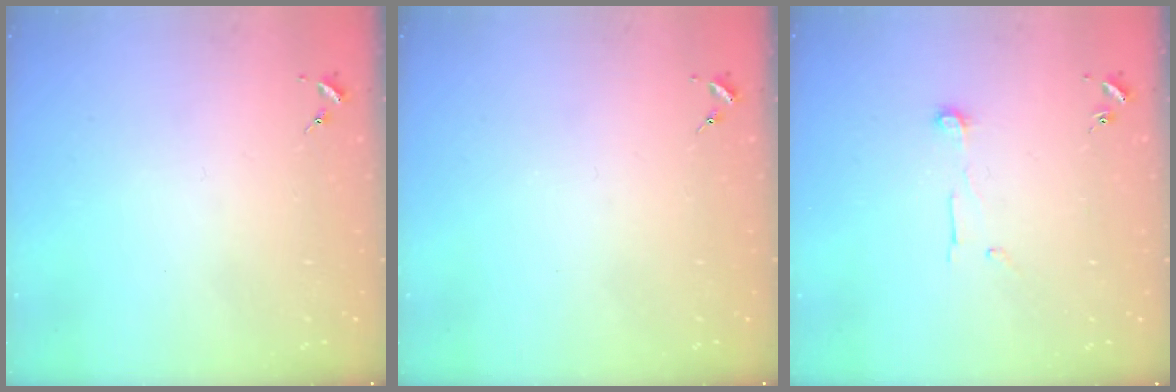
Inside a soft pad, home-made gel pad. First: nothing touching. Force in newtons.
{"total": 0.0}
{"total": 7.1, "press": 7.1, "slide": 0.3}